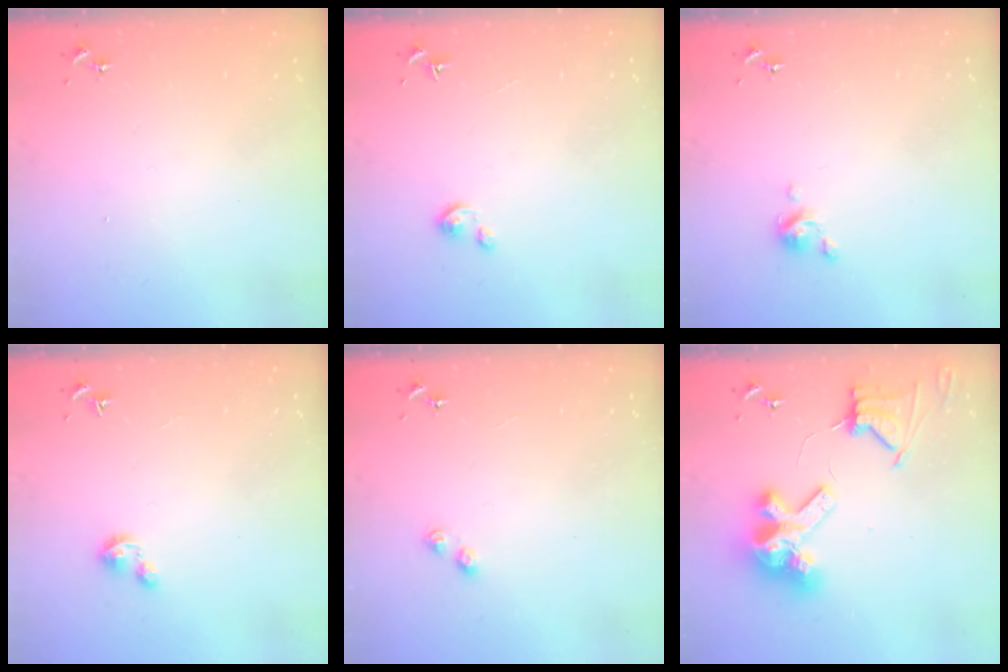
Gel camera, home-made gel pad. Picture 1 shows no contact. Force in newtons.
{"total": 2.6, "press": 2.6, "slide": 0.2}
{"total": 3.4, "press": 3.4, "slide": 0.3}
{"total": 2.7, "press": 2.7, "slide": 0.3}
{"total": 2.8, "press": 2.8, "slide": 0.3}
{"total": 14.2, "press": 14.1, "slide": 1.6}